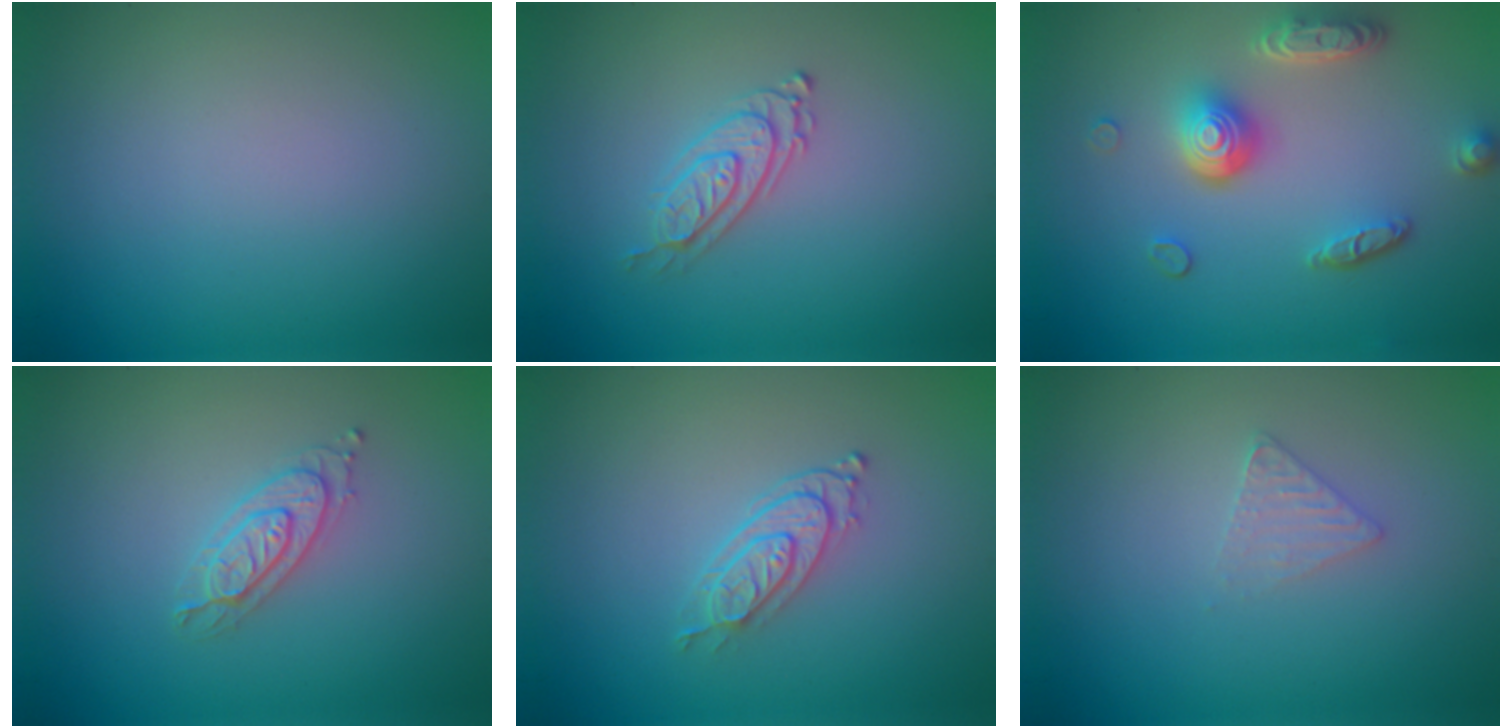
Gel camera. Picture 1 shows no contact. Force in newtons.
{"total": 2.4, "press": 2.0, "slide": 1.4}
{"total": 5.0, "press": 3.7, "slide": 3.3}
{"total": 2.1, "press": 2.1, "slide": 0.2}
{"total": 2.7, "press": 2.1, "slide": 1.7}
{"total": 1.4, "press": 1.3, "slide": 0.2}